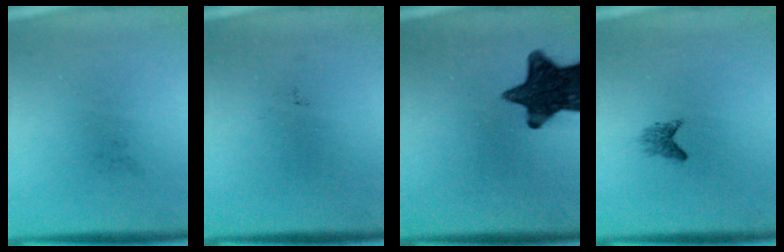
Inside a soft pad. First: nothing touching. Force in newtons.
{"total": 0.0}
{"total": 14.3}
{"total": 1.4}